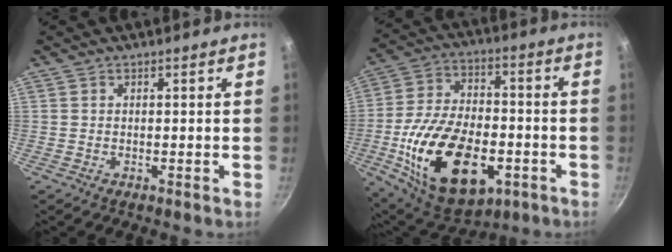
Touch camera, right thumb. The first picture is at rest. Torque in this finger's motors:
{"motor_torque": [-0.30, 1.58, 1.46, -1.31, 0.67]}